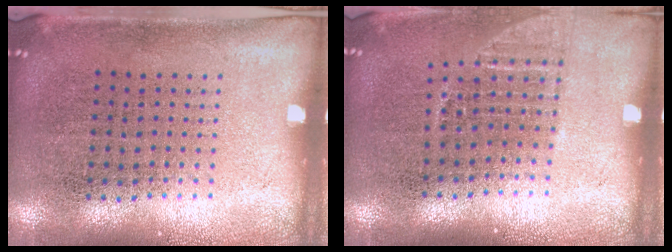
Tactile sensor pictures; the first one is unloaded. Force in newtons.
{"total": 1.1, "press": 1.0, "slide": 0.5}